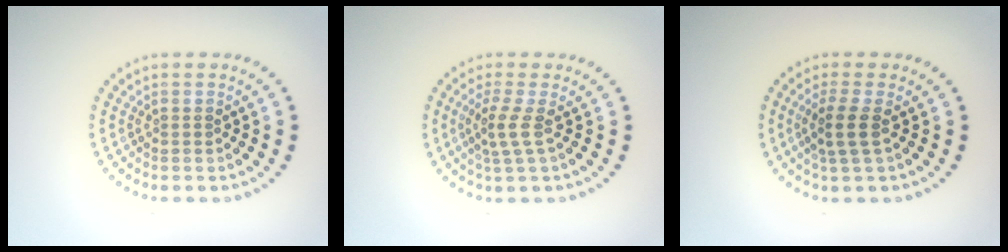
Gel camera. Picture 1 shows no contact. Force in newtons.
{"total": 2.1, "press": 1.5, "slide": 1.4}
{"total": 2.3, "press": 1.8, "slide": 1.3}